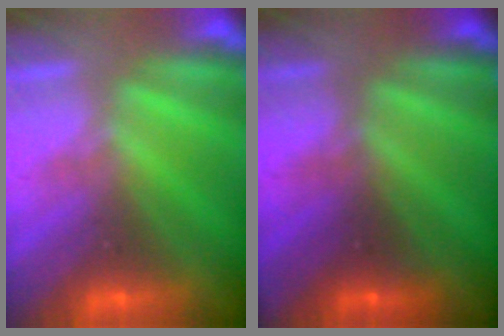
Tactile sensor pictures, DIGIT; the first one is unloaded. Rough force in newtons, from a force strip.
{"total": 2.7}